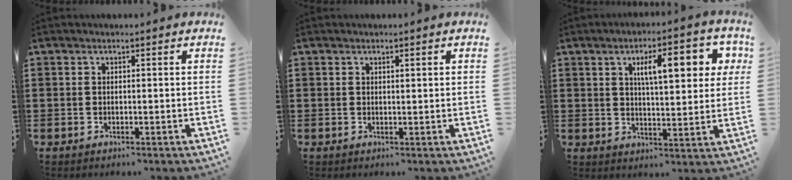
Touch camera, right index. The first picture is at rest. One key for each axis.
{"total": 0.5, "fx": 0.3, "fy": 0.1, "fz": 0.4, "tx": -0.008, "ty": 0.001, "tz": 0.006}
{"total": 8.9, "fx": 3.3, "fy": 2.8, "fz": 7.8, "tx": -0.124, "ty": 0.000, "tz": 0.048}